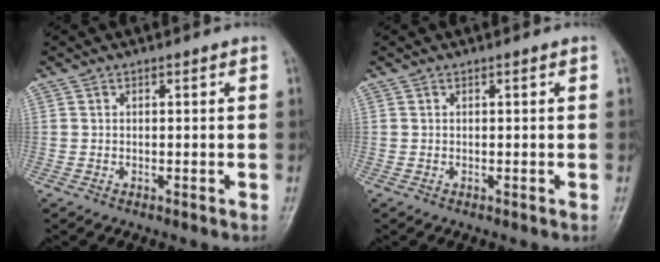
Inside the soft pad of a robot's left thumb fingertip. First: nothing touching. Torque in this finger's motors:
{"motor_torque": [-0.30, 0.30, -0.19, 0.18, -0.05]}